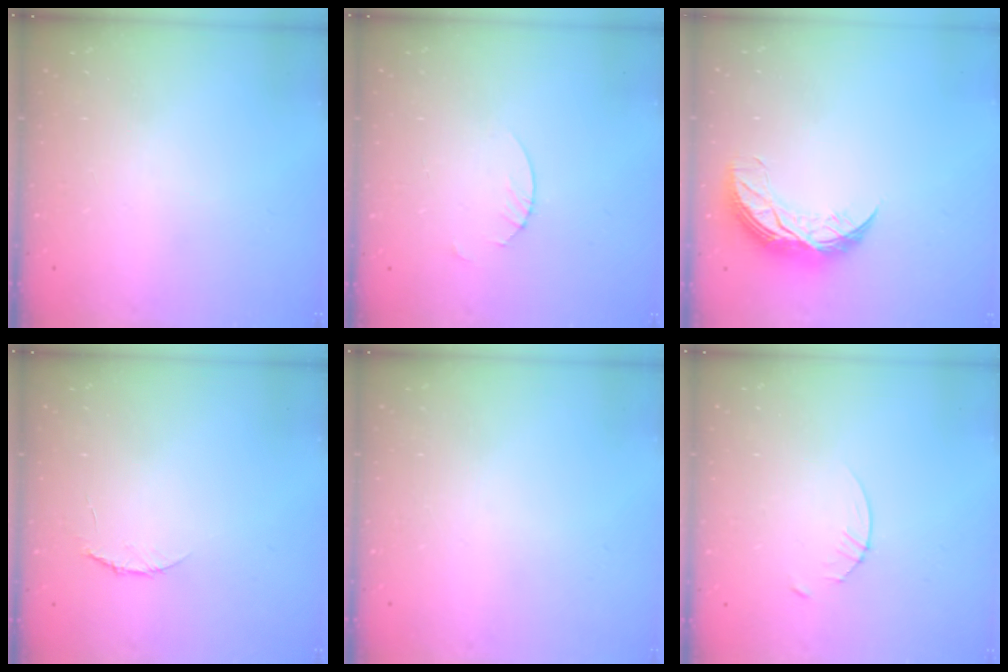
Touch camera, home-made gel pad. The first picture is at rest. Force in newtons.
{"total": 1.8, "press": 1.8, "slide": 0.2}
{"total": 9.7, "press": 9.7, "slide": 0.5}
{"total": 3.7, "press": 3.6, "slide": 0.4}
{"total": 0.0}
{"total": 2.9, "press": 2.9, "slide": 0.4}